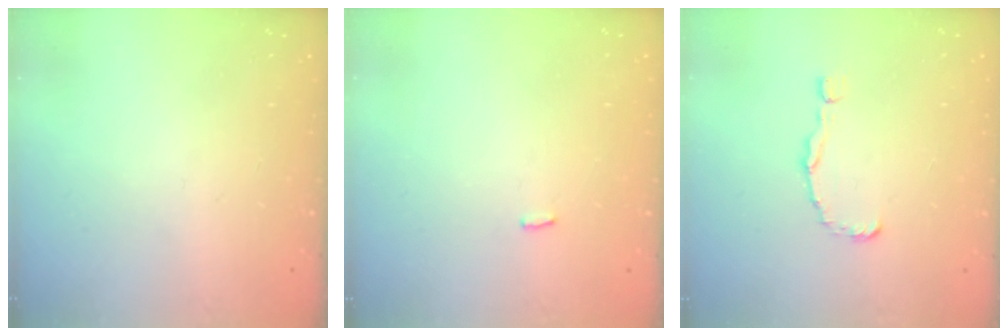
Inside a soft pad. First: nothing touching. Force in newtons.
{"total": 2.2, "press": 2.1, "slide": 0.4}
{"total": 1.5, "press": 1.5, "slide": 0.1}